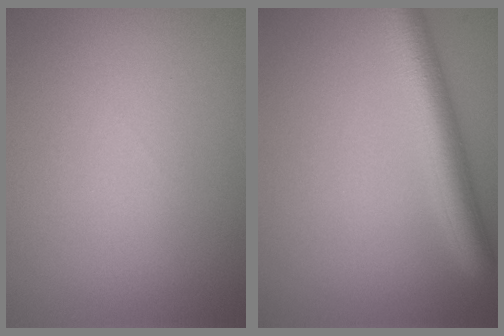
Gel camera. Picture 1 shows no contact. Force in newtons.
{"total": 5.2, "press": 5.2, "slide": 0.2}